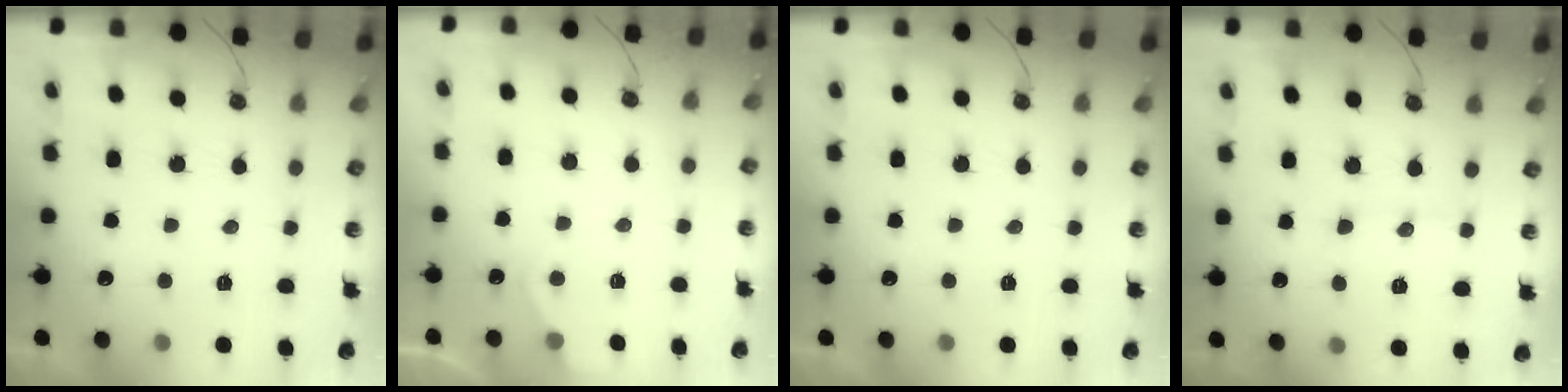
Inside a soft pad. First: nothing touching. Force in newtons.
{"total": 3.7, "press": 3.7, "slide": 0.5}
{"total": 0.0}
{"total": 6.4, "press": 6.4, "slide": 0.5}